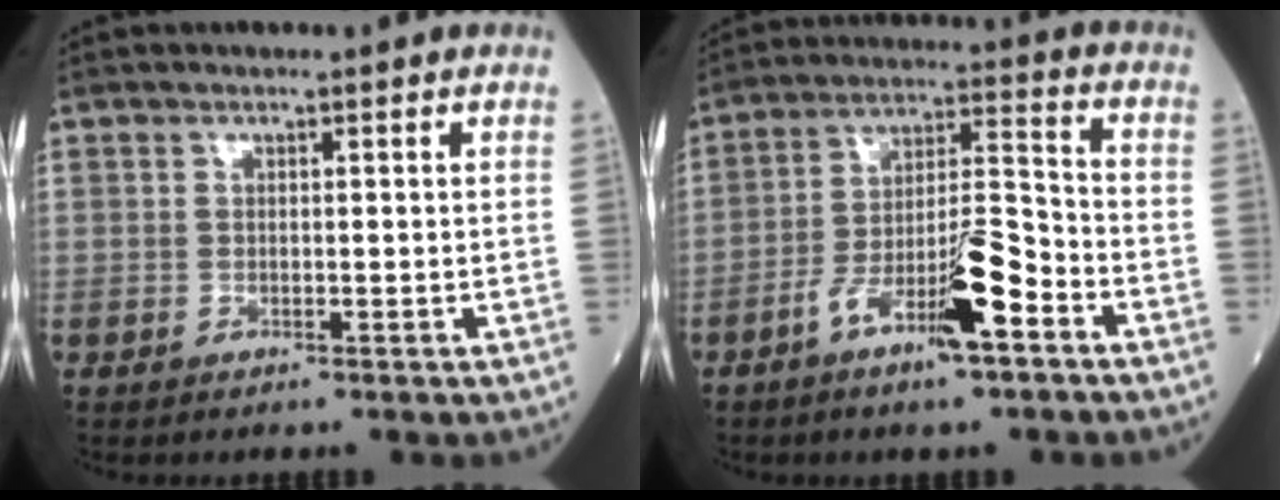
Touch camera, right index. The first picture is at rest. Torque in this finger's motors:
{"motor_torque": [0.95, -0.65, 0.52, 0.14]}